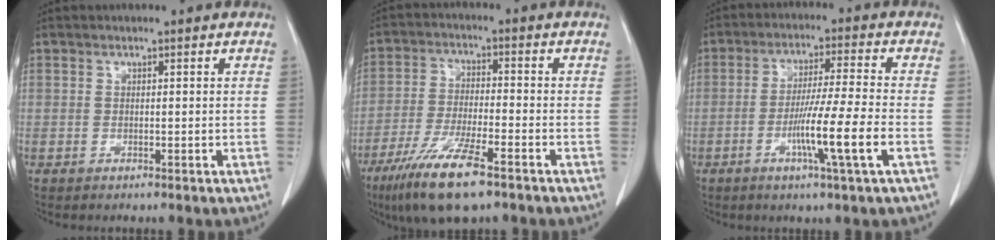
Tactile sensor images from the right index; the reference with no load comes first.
{"total": 11.4, "force": [-7.3, 1.7, 8.5], "torque": [-0.168, -0.025, -0.130]}
{"total": 10.0, "force": [-3.4, -1.4, 9.3], "torque": [-0.168, -0.015, -0.063]}